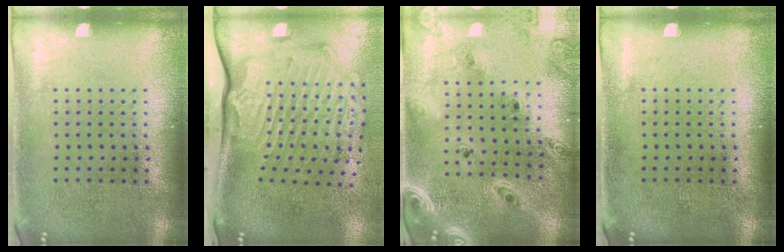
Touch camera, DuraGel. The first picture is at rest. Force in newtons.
{"total": 2.6, "press": 2.2, "slide": 1.4}
{"total": 1.6, "press": 1.6, "slide": 0.3}
{"total": 0.0}